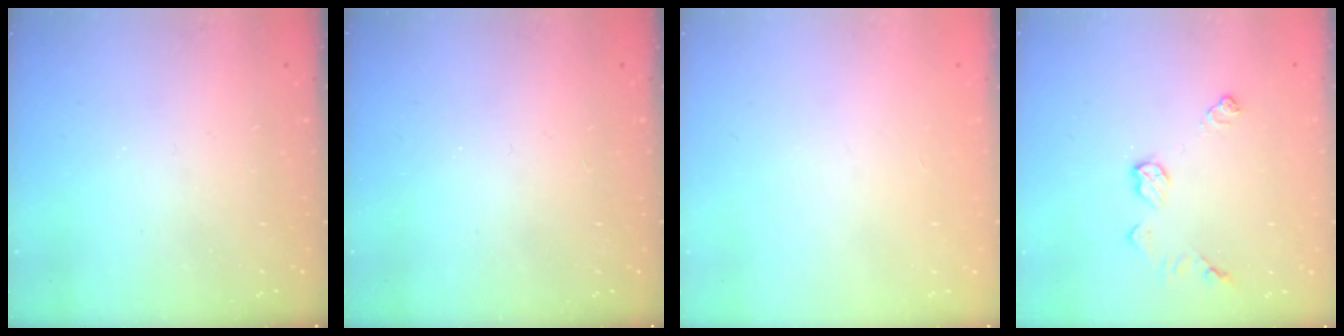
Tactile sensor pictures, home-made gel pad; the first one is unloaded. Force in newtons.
{"total": 0.0}
{"total": 0.0}
{"total": 7.6, "press": 7.6, "slide": 0.3}